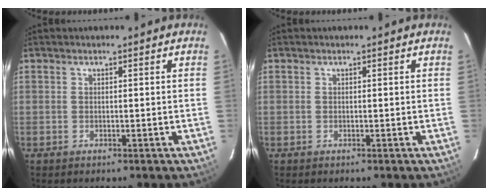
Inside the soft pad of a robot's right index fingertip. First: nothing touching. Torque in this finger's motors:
{"motor_torque": [0.00, 0.00, 0.03, 0.00]}